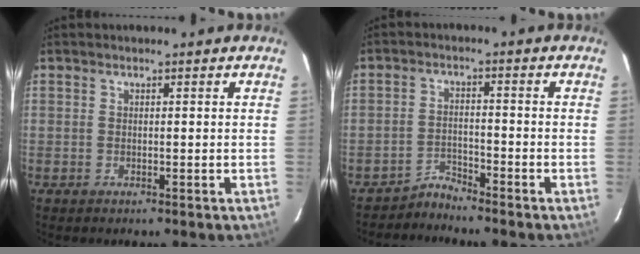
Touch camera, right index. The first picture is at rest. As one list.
[{"total": 3.3, "force": [-3.2, 0.1, -0.6], "torque": [0.011, 0.008, -0.061]}]